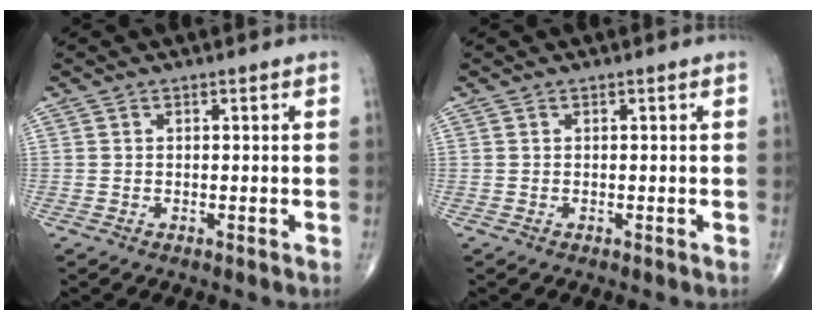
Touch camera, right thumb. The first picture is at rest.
{"total": 0.0}